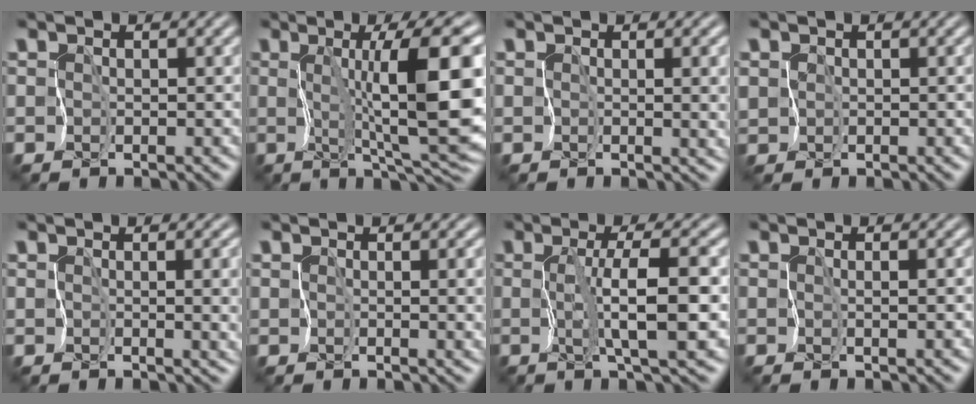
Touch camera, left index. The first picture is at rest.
{"total": 10.0, "force": [0.9, 1.5, 9.9], "torque": [-0.137, 0.001, 0.015]}
{"total": 5.3, "force": [0.3, 2.5, 4.7], "torque": [-0.047, -0.012, 0.016]}
{"total": 0.6, "force": [0.1, 0.6, -0.1], "torque": [-0.005, -0.003, -0.001]}
{"total": 6.1, "force": [0.2, 2.8, 5.4], "torque": [-0.052, -0.014, 0.015]}
{"total": 4.3, "force": [0.4, 2.0, 3.8], "torque": [-0.041, -0.011, 0.016]}
{"total": 4.8, "force": [-0.5, 0.4, 4.8], "torque": [-0.080, 0.000, -0.012]}
{"total": 1.0, "force": [-0.2, 0.0, 1.0], "torque": [-0.016, -0.003, -0.003]}